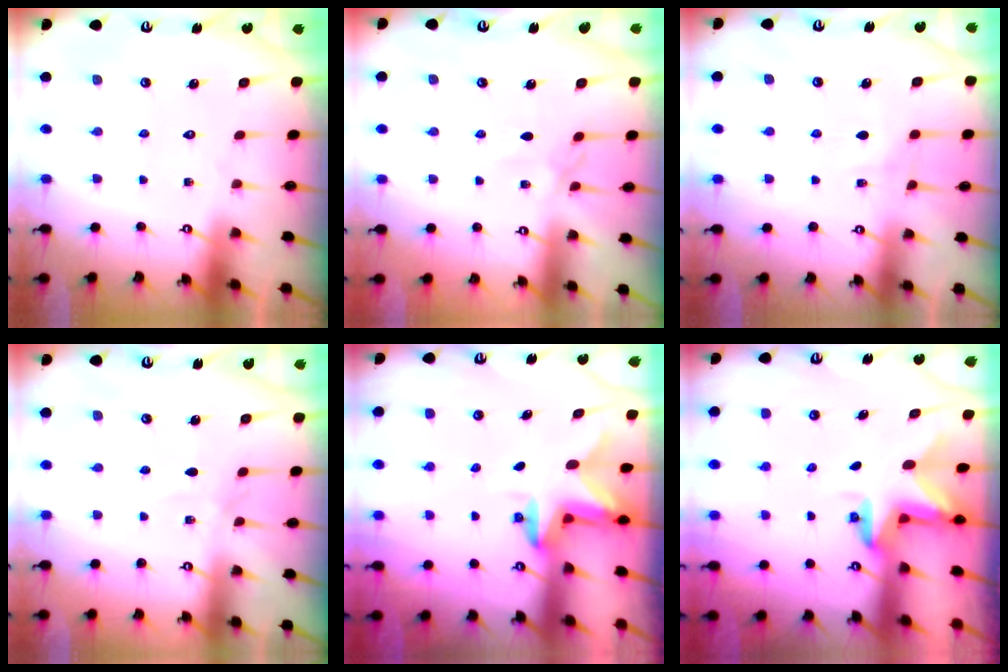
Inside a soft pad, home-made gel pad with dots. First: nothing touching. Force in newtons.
{"total": 2.4, "press": 2.3, "slide": 0.4}
{"total": 4.8, "press": 4.8, "slide": 0.4}
{"total": 2.9, "press": 2.8, "slide": 0.4}
{"total": 2.6, "press": 2.5, "slide": 0.5}
{"total": 3.0, "press": 3.0, "slide": 0.2}